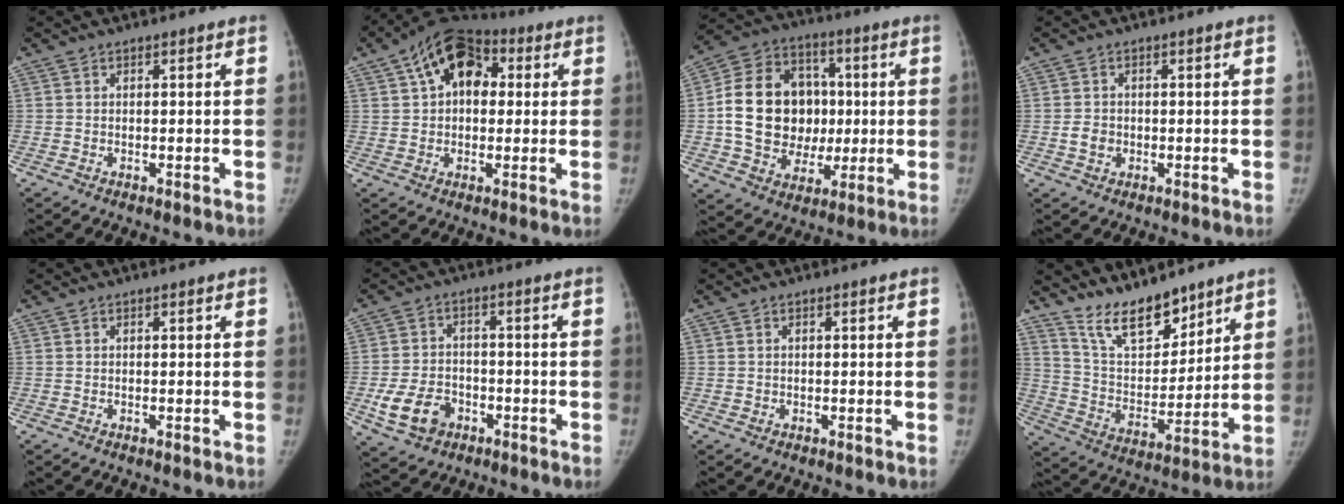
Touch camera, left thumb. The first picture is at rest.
{"total": 13.7, "force": [4.1, 8.8, 9.6], "torque": [-0.124, 0.024, 0.056]}
{"total": 19.8, "force": [0.3, 16.1, 11.6], "torque": [-0.173, 0.027, 0.017]}
{"total": 2.4, "force": [-0.4, 2.1, 1.2], "torque": [-0.014, 0.003, -0.006]}
{"total": 0.0}
{"total": 8.4, "force": [-3.5, 6.4, 4.3], "torque": [-0.070, 0.020, -0.053]}
{"total": 0.0}
{"total": 13.3, "force": [11.0, 4.8, 5.6], "torque": [-0.066, -0.075, 0.209]}